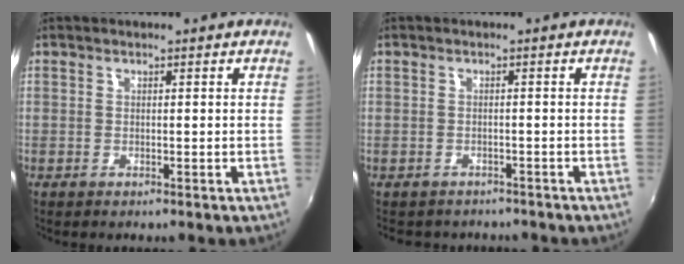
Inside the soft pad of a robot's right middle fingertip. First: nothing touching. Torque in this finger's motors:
{"motor_torque": [0.90, -1.24, 0.04, -0.01]}